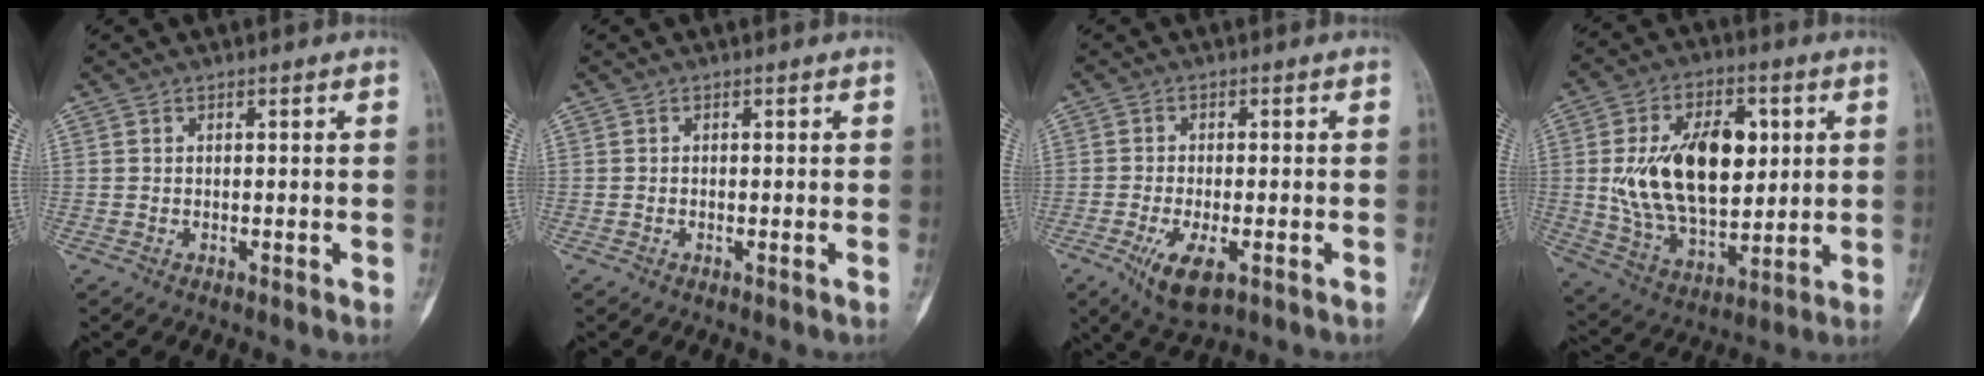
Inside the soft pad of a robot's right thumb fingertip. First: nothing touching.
{"total": 0.0}
{"total": 7.1, "force": [-3.0, 2.9, 5.7], "torque": [-0.109, -0.009, -0.045]}
{"total": 20.9, "force": [3.2, 12.6, 16.4], "torque": [-0.243, -0.011, 0.068]}